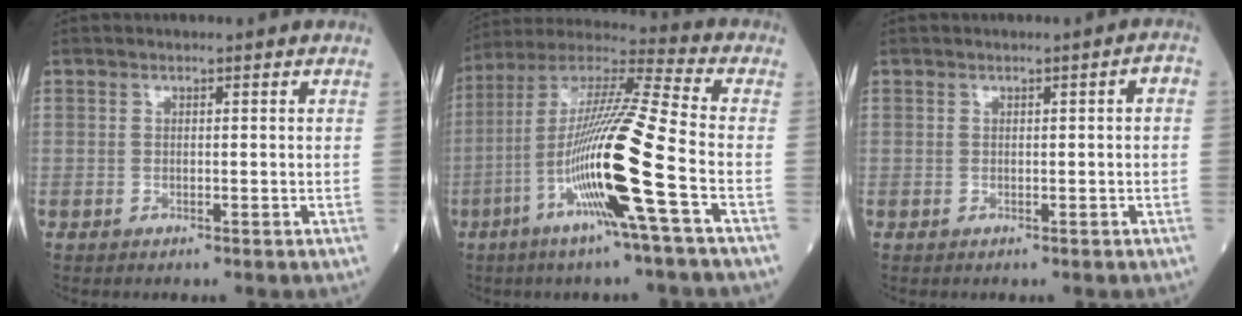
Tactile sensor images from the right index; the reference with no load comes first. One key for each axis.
{"total": 18.5, "fx": -6.0, "fy": -1.0, "fz": 17.5, "tx": -0.351, "ty": -0.016, "tz": -0.124}
{"total": 1.4, "fx": 0.0, "fy": 0.2, "fz": 1.3, "tx": -0.014, "ty": 0.005, "tz": -0.001}